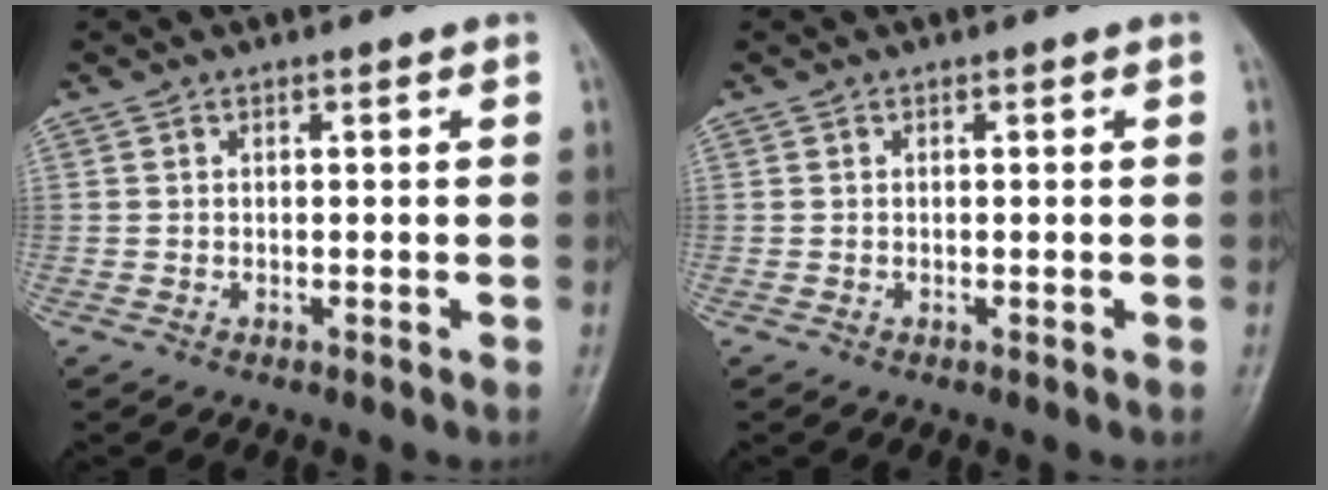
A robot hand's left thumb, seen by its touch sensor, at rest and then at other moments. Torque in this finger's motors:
{"motor_torque": [-0.03, 0.03, -0.07, -0.08, 0.00]}